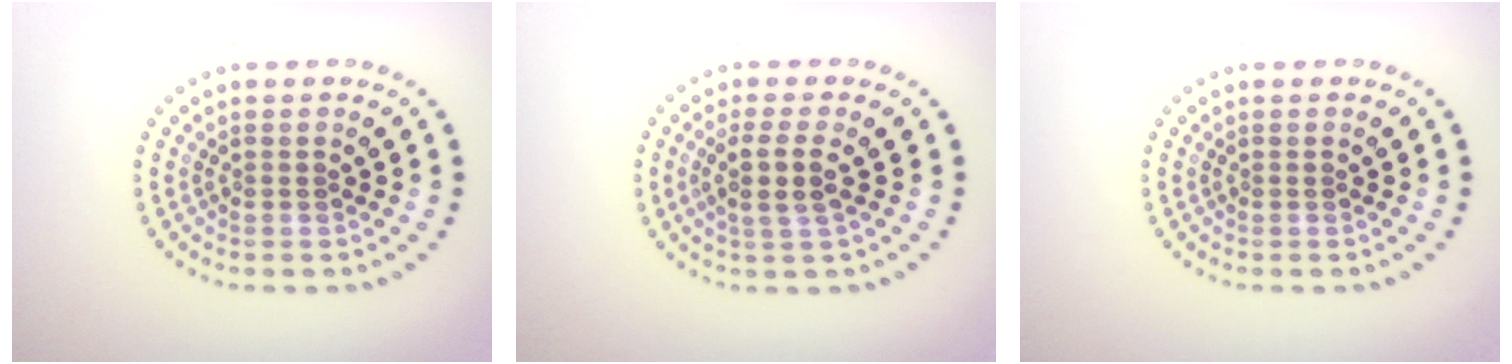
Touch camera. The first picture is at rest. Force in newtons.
{"total": 2.8, "press": 2.4, "slide": 1.4}
{"total": 0.0}